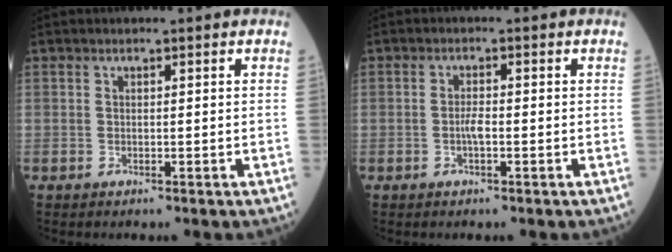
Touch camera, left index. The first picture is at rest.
{"total": 1.9, "force": [-0.6, 0.3, 1.8], "torque": [-0.037, -0.001, -0.012]}